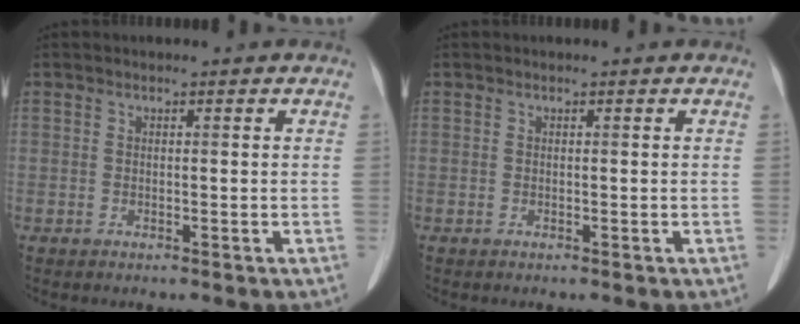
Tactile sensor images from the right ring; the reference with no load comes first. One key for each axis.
{"total": 0.0}